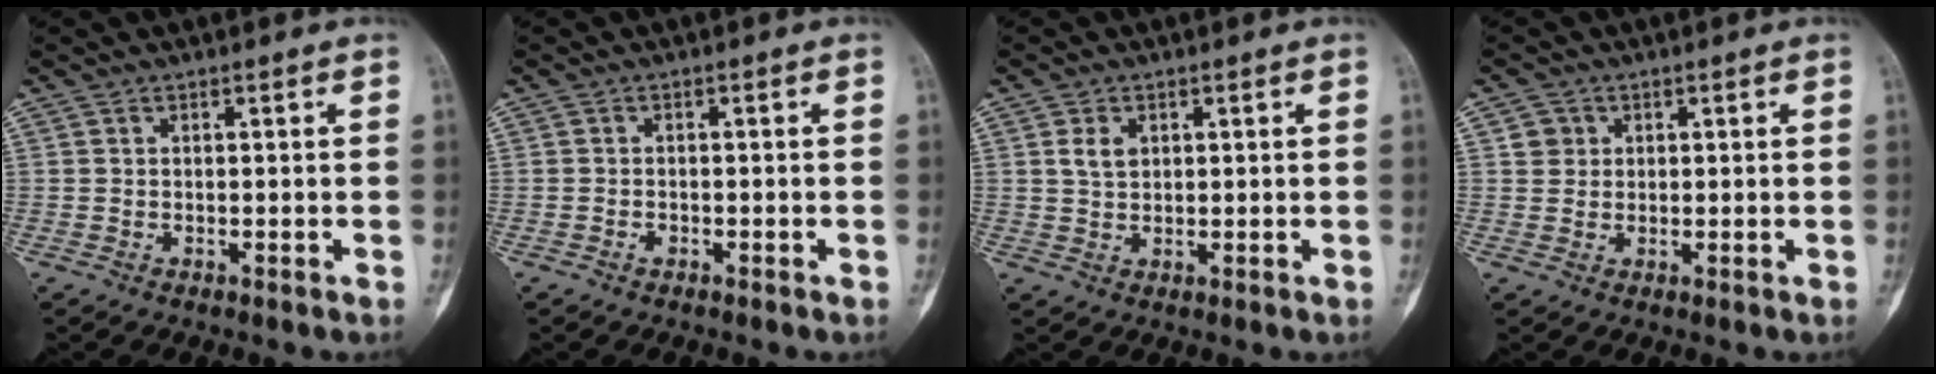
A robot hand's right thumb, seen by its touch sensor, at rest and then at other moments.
{"total": 0.7, "force": [-0.5, 0.5, 0.2], "torque": [0.000, 0.002, -0.009]}
{"total": 3.1, "force": [1.0, 2.1, 2.0], "torque": [-0.031, -0.002, 0.021]}
{"total": 2.6, "force": [0.8, 2.4, 0.4], "torque": [0.007, -0.001, 0.010]}